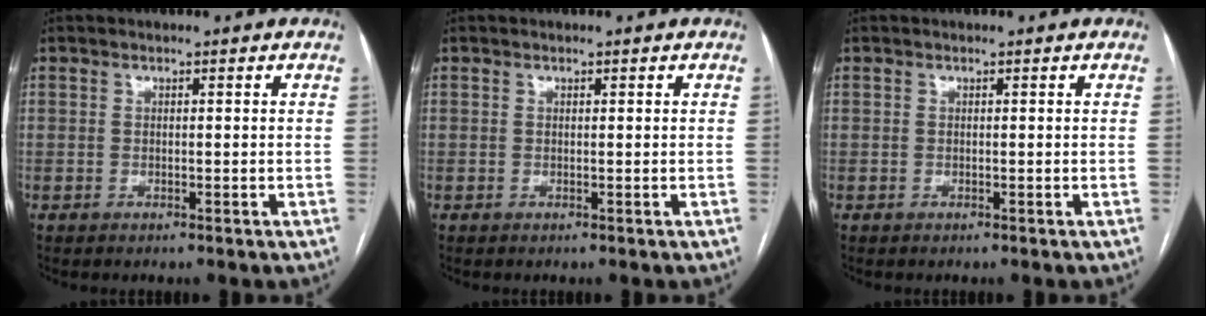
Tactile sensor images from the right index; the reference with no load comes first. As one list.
[{"total": 0.0}, {"total": 0.0}]